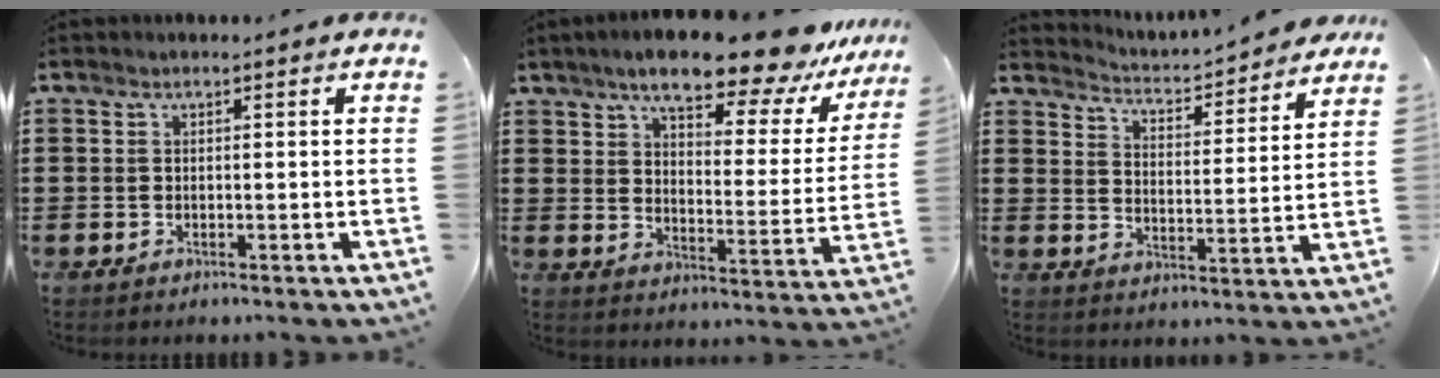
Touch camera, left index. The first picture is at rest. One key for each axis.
{"total": 12.0, "fx": 10.0, "fy": 2.1, "fz": 6.4, "tx": -0.118, "ty": -0.054, "tz": 0.167}
{"total": 3.1, "fx": 3.1, "fy": -0.2, "fz": 0.2, "tx": -0.025, "ty": -0.035, "tz": 0.044}